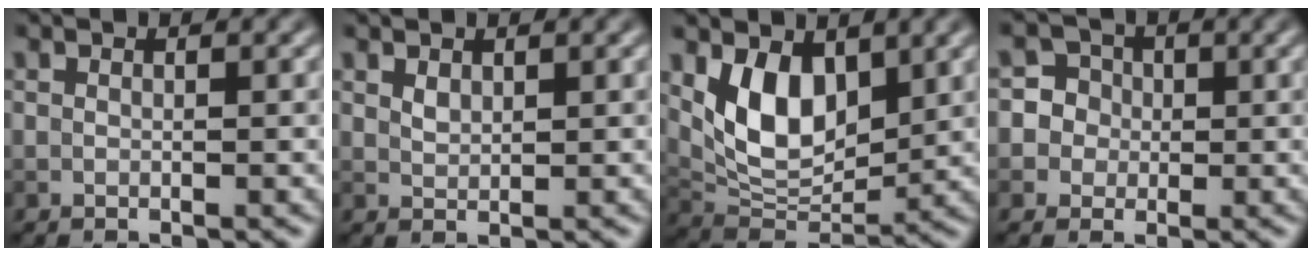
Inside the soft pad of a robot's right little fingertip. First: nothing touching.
{"total": 1.0, "force": [0.6, 0.5, 0.5], "torque": [-0.013, -0.001, 0.016]}
{"total": 6.3, "force": [2.4, 3.8, 4.4], "torque": [-0.085, -0.017, 0.048]}
{"total": 5.8, "force": [0.6, 5.6, 1.3], "torque": [-0.014, 0.039, -0.009]}